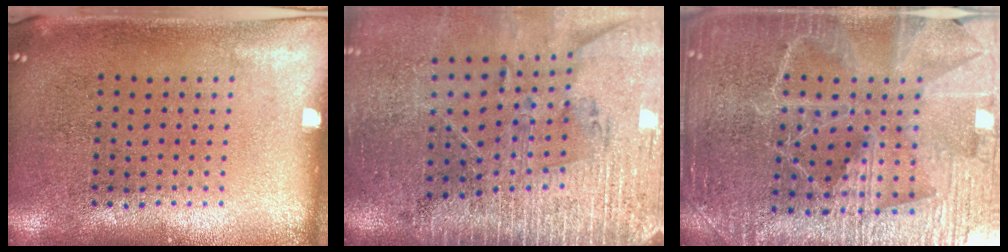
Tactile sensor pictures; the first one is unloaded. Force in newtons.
{"total": 3.5, "press": 3.2, "slide": 1.4}
{"total": 4.6, "press": 4.4, "slide": 1.5}